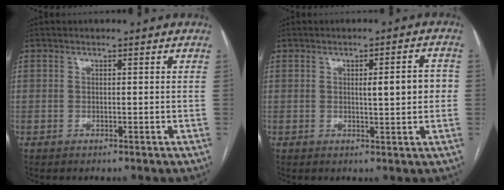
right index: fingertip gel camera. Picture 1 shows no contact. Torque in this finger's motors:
{"motor_torque": [0.78, 0.27, 0.34, 0.07]}